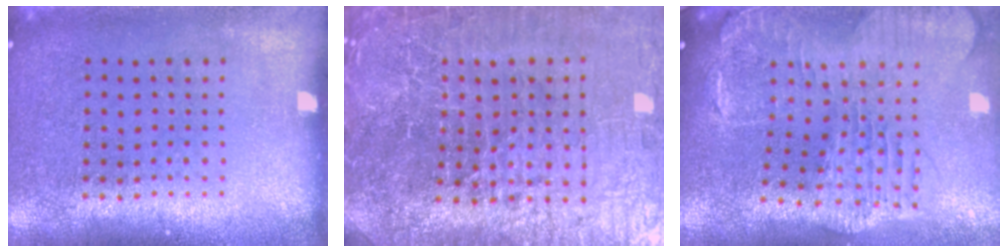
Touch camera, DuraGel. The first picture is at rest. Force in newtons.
{"total": 7.6, "press": 6.6, "slide": 3.9}
{"total": 2.2, "press": 2.0, "slide": 1.0}